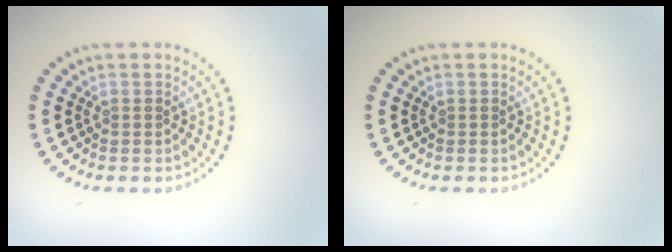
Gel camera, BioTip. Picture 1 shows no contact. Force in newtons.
{"total": 0.0}